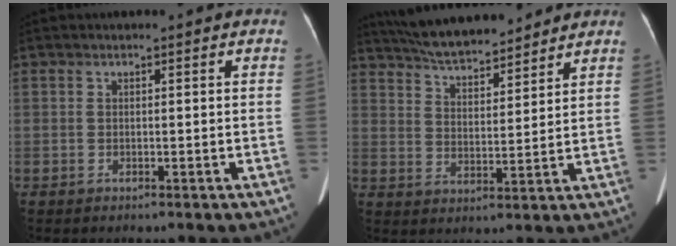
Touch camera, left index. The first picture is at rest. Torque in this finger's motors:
{"motor_torque": [0.04, -0.99, 0.10, 0.02]}